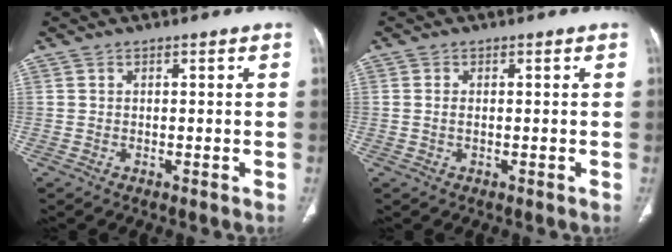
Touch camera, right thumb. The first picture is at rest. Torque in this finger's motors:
{"motor_torque": [-0.32, 0.15, 0.27, 0.40, -0.02]}